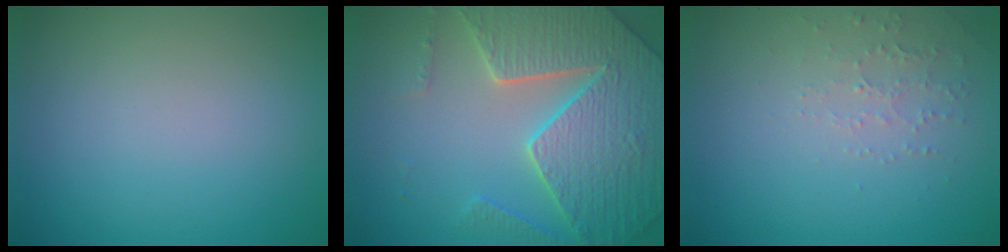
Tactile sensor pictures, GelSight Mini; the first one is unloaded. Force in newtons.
{"total": 7.5, "press": 7.3, "slide": 2.0}
{"total": 1.5, "press": 1.5, "slide": 0.5}